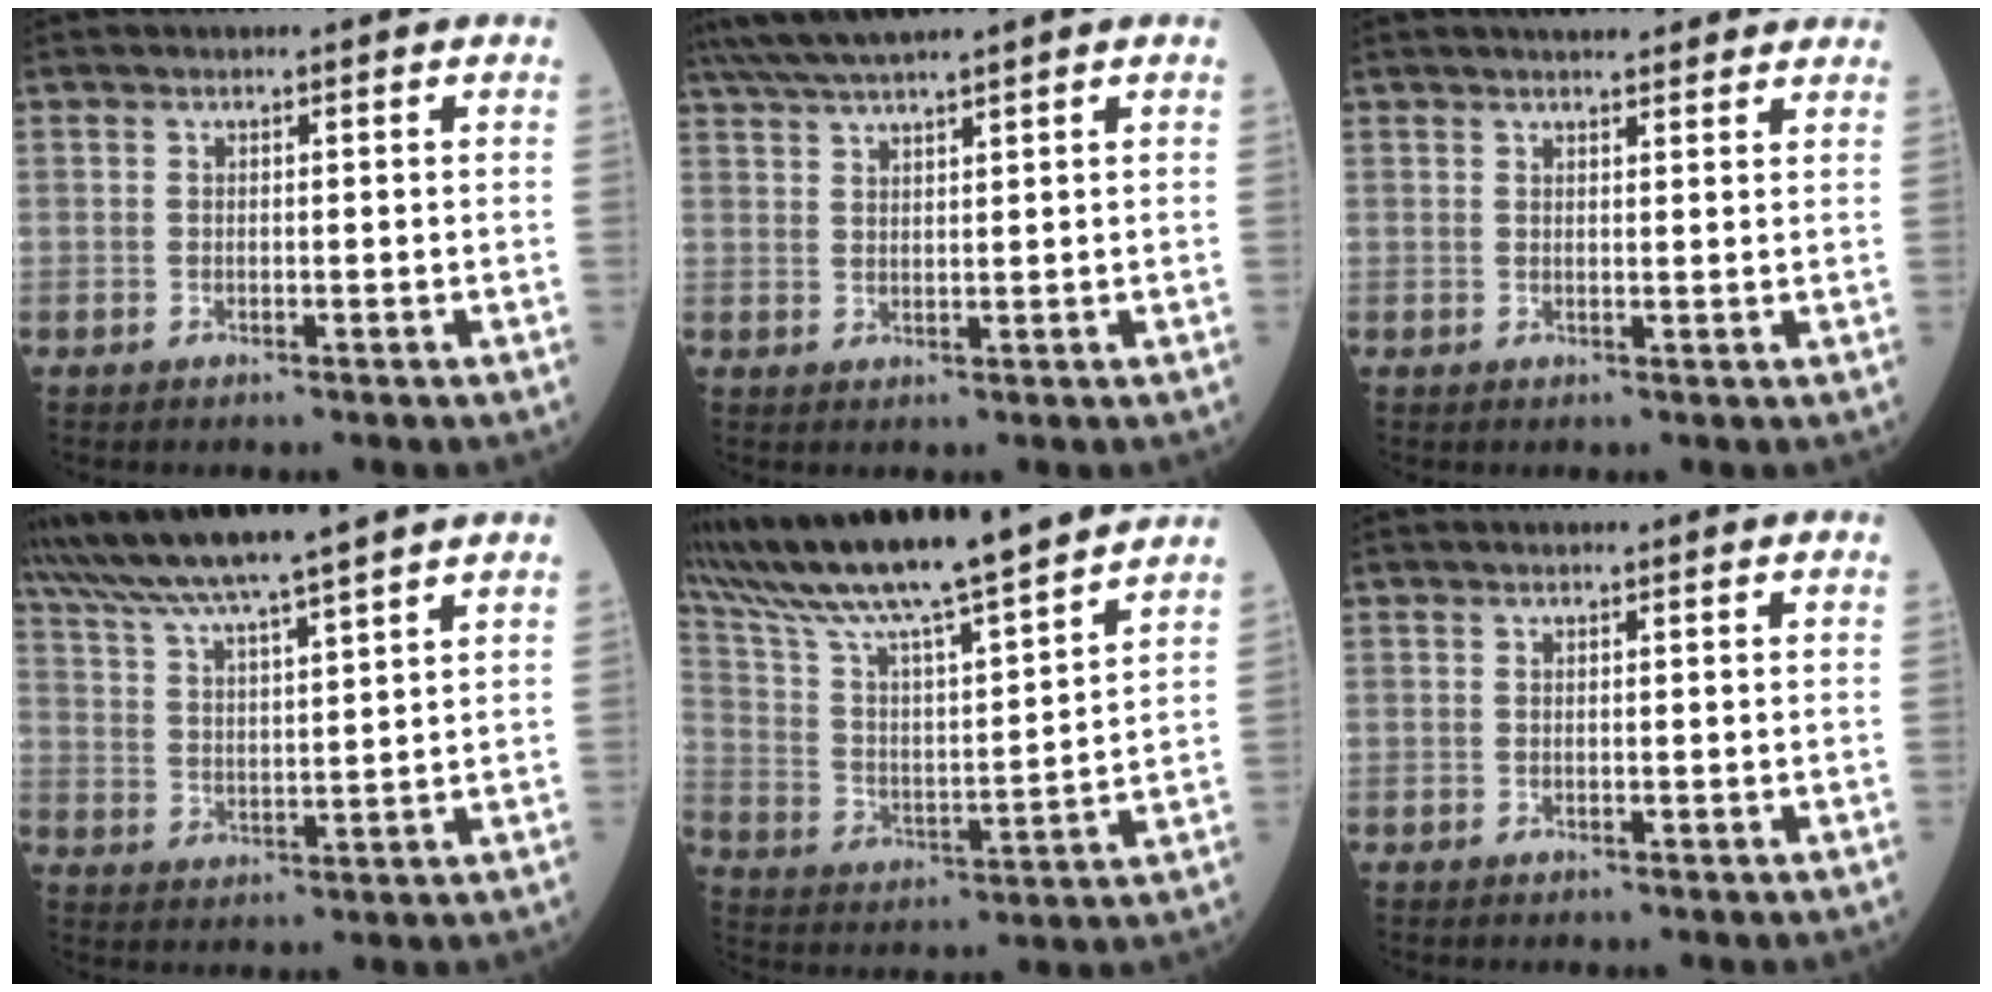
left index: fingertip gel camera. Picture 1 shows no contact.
{"total": 6.7, "force": [5.8, -0.9, 3.3], "torque": [-0.062, 0.021, 0.106]}
{"total": 7.6, "force": [6.6, 1.7, 3.4], "torque": [-0.042, 0.018, 0.081]}
{"total": 13.6, "force": [12.0, -1.7, 6.2], "torque": [-0.115, 0.008, 0.195]}
{"total": 20.5, "force": [18.3, -0.5, 9.3], "torque": [-0.176, -0.009, 0.302]}
{"total": 0.0}